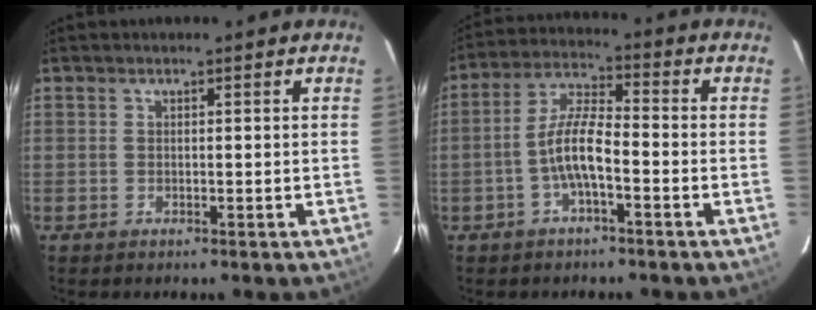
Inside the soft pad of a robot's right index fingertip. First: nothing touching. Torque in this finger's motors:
{"motor_torque": [1.22, -0.40, 0.27, 0.06]}